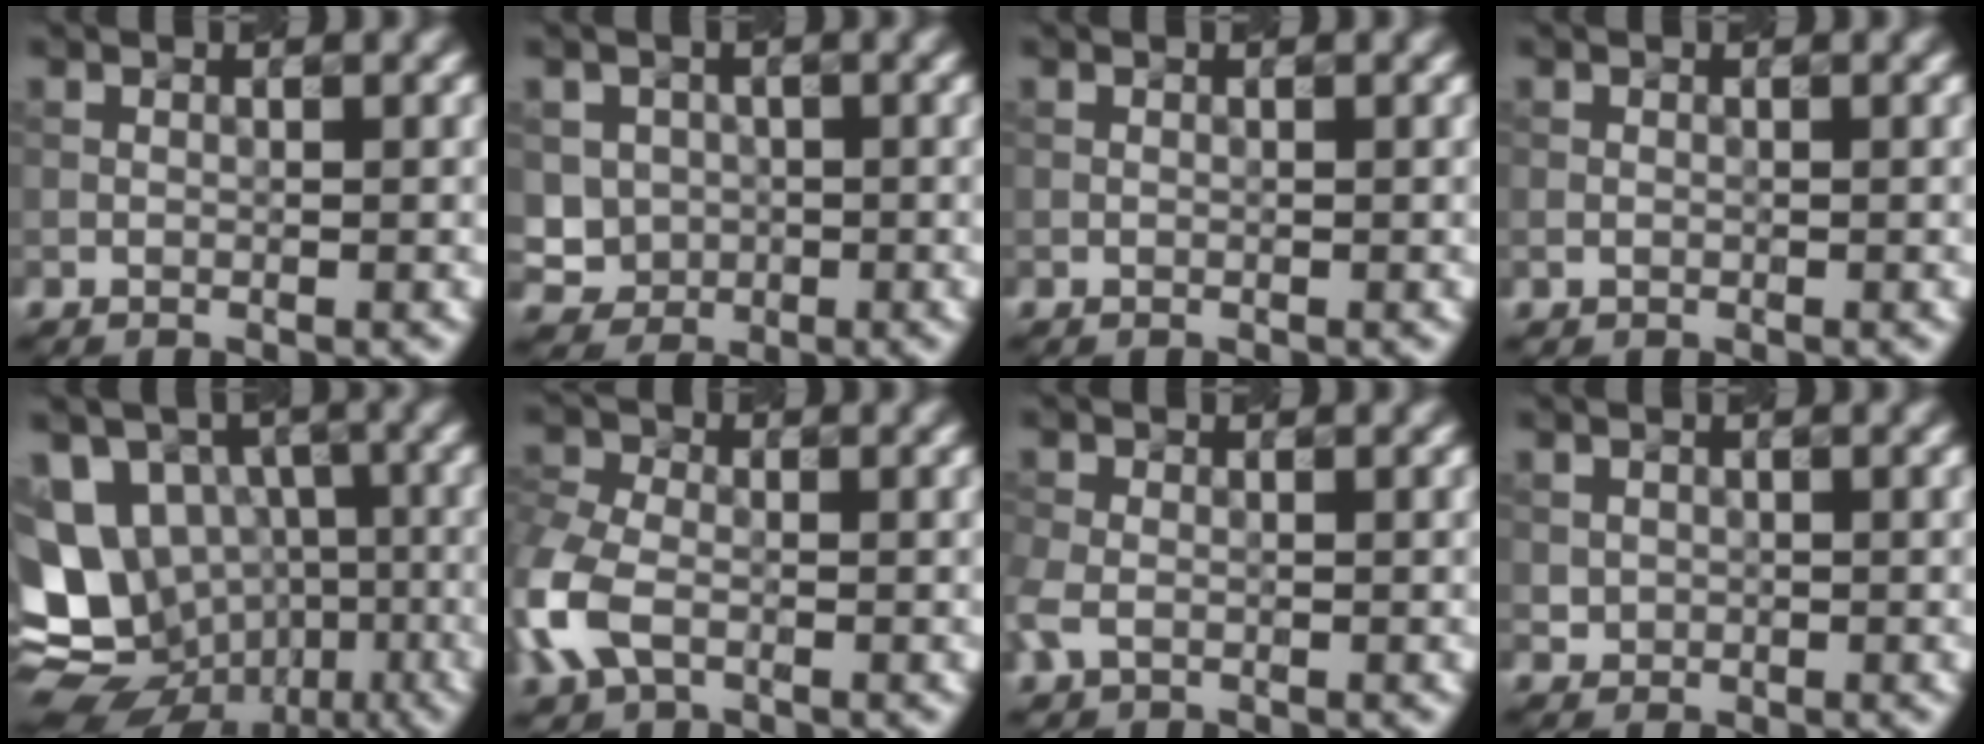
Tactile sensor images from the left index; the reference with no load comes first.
{"total": 4.0, "force": [0.0, 3.8, 1.2], "torque": [-0.017, 0.003, -0.007]}
{"total": 0.0}
{"total": 0.5, "force": [-0.1, 0.5, 0.3], "torque": [-0.005, -0.002, -0.002]}
{"total": 12.5, "force": [-1.8, 10.7, 6.3], "torque": [-0.127, 0.003, -0.022]}
{"total": 5.1, "force": [-1.6, 3.4, 3.5], "torque": [-0.097, 0.002, -0.048]}
{"total": 2.3, "force": [-0.7, 1.7, 1.4], "torque": [-0.041, -0.001, -0.019]}
{"total": 1.1, "force": [0.1, 1.0, 0.3], "torque": [-0.001, -0.005, 0.005]}